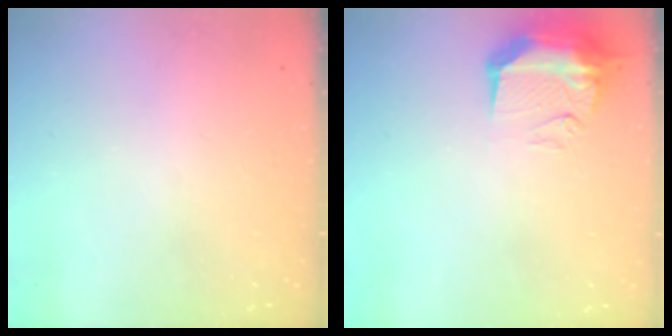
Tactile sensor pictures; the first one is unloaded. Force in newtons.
{"total": 11.0, "press": 10.9, "slide": 1.1}